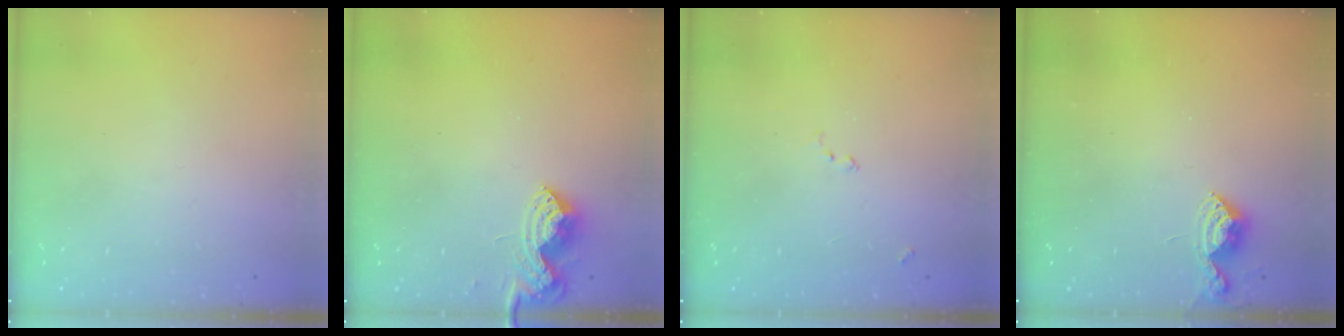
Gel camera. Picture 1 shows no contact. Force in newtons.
{"total": 8.0, "press": 8.0, "slide": 0.2}
{"total": 6.4, "press": 6.4, "slide": 0.9}
{"total": 5.8, "press": 5.7, "slide": 0.8}